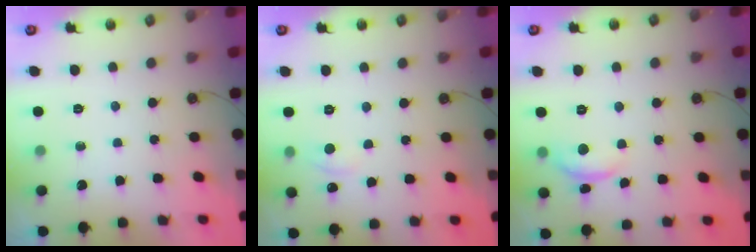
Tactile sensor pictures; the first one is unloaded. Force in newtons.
{"total": 2.2, "press": 2.2, "slide": 0.5}
{"total": 2.6, "press": 2.6, "slide": 0.5}